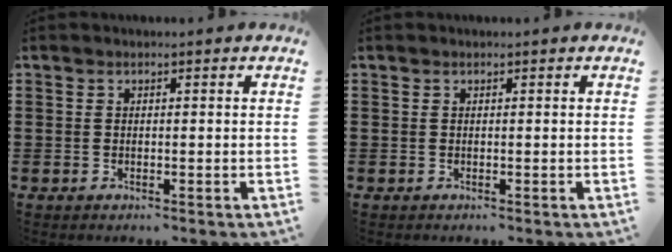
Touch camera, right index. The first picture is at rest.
{"total": 0.0}